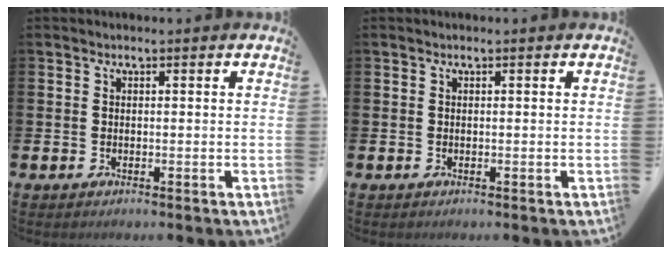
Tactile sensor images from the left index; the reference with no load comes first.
{"total": 0.0}